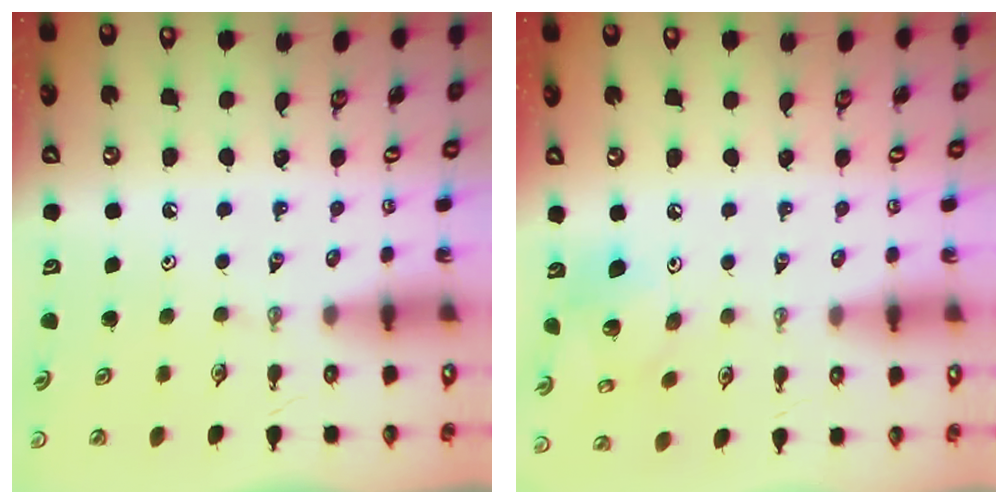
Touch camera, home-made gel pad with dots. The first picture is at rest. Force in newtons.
{"total": 10.7, "press": 10.6, "slide": 2.0}